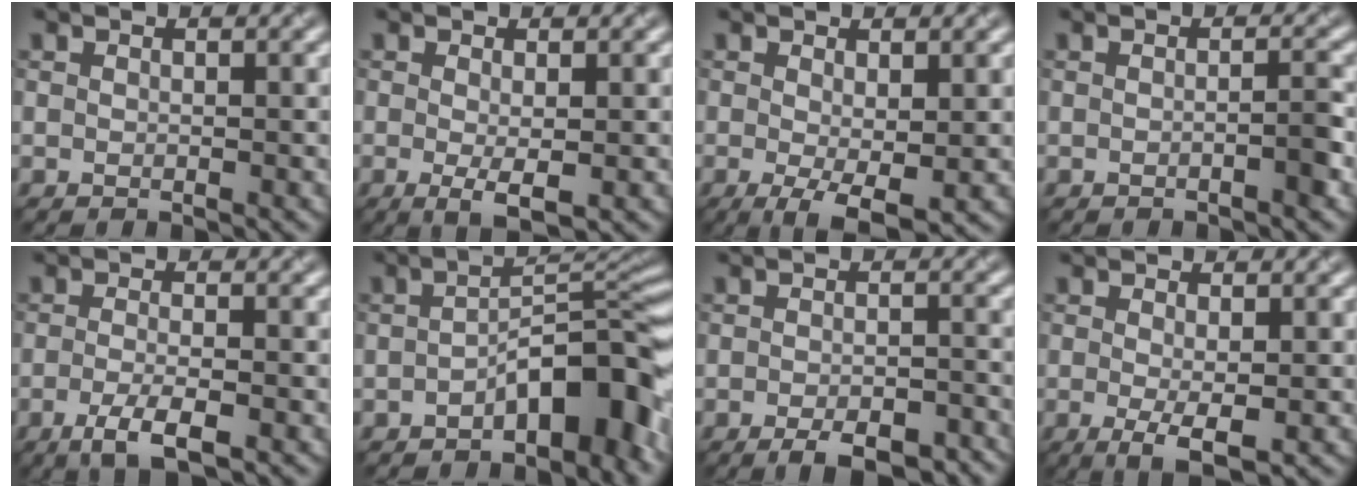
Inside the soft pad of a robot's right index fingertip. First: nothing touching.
{"total": 1.9, "force": [-0.7, 0.1, 1.8], "torque": [-0.037, -0.003, 0.001]}
{"total": 3.6, "force": [-1.0, 0.8, 3.4], "torque": [-0.065, -0.006, -0.006]}
{"total": 1.9, "force": [-0.9, 0.4, 1.6], "torque": [-0.013, 0.004, -0.012]}
{"total": 3.4, "force": [-2.1, 0.6, 2.6], "torque": [-0.051, 0.005, -0.033]}
{"total": 7.3, "force": [-4.1, 2.0, 5.6], "torque": [-0.075, 0.025, -0.063]}
{"total": 4.9, "force": [-3.7, 1.1, 3.1], "torque": [-0.046, 0.005, -0.042]}
{"total": 2.7, "force": [-1.0, 0.3, 2.5], "torque": [-0.051, -0.005, -0.005]}